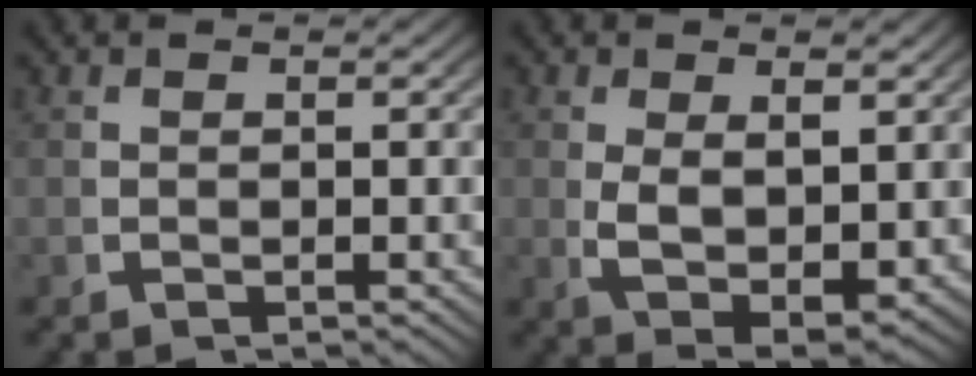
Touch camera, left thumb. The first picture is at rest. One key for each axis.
{"total": 6.5, "fx": -0.3, "fy": 4.1, "fz": 5.0, "tx": -0.117, "ty": -0.037, "tz": 0.017}